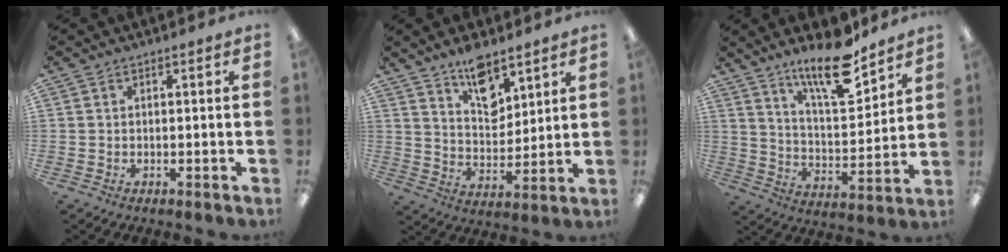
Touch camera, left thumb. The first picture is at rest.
{"total": 10.4, "force": [7.8, 4.8, 4.9], "torque": [-0.063, -0.051, 0.137]}
{"total": 15.4, "force": [12.0, 4.0, 8.9], "torque": [-0.140, -0.074, 0.200]}